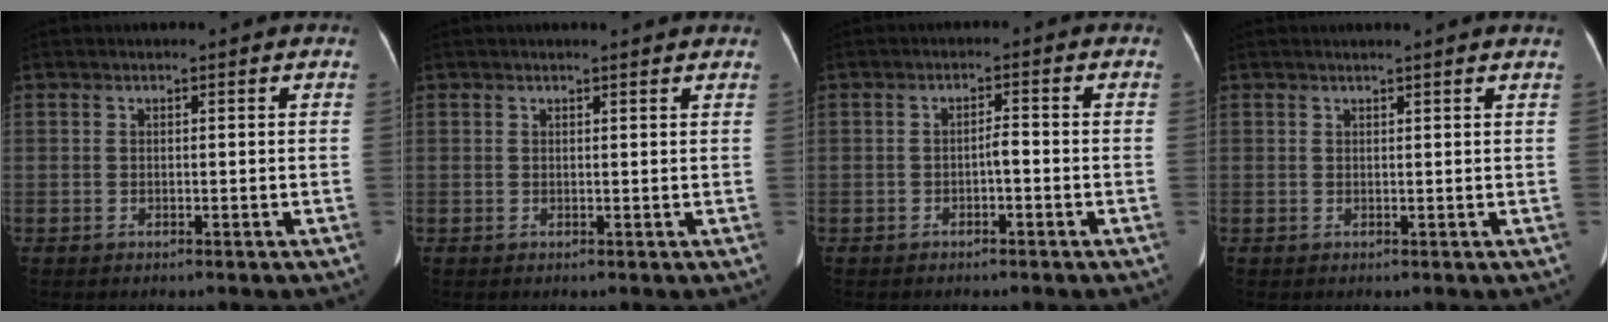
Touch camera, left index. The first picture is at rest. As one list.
[{"total": 2.9, "force": [2.7, 0.2, 1.1], "torque": [-0.018, 0.011, 0.025]}, {"total": 1.7, "force": [-0.9, 0.5, 1.4], "torque": [-0.020, 0.004, -0.017]}, {"total": 2.2, "force": [2.0, -0.6, 0.9], "torque": [-0.017, 0.006, 0.026]}]